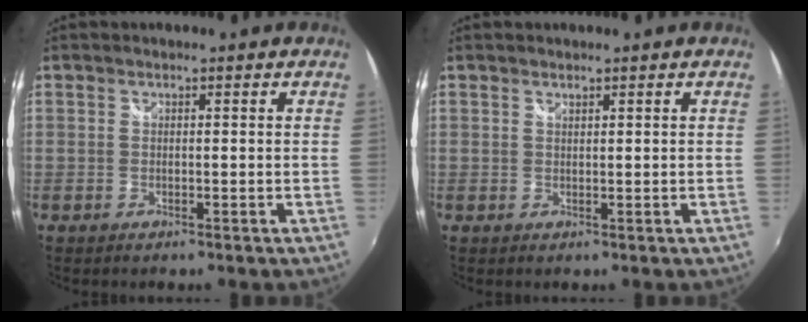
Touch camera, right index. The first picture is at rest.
{"total": 0.5, "force": [0.5, 0.1, 0.2], "torque": [-0.001, 0.001, 0.010]}